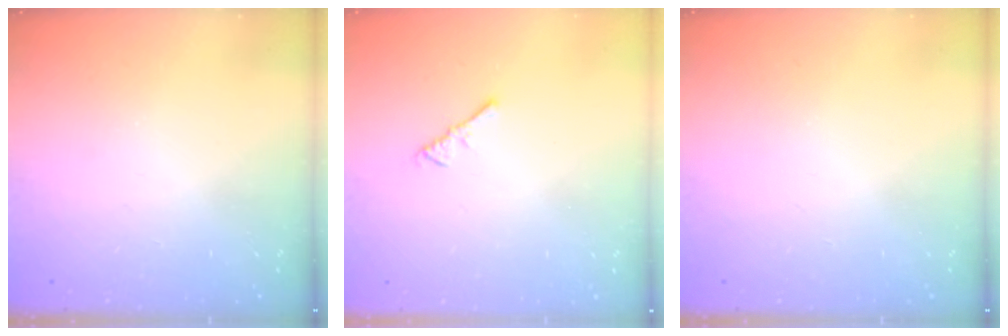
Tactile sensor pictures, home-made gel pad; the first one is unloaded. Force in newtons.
{"total": 2.2, "press": 2.1, "slide": 0.5}
{"total": 0.0}